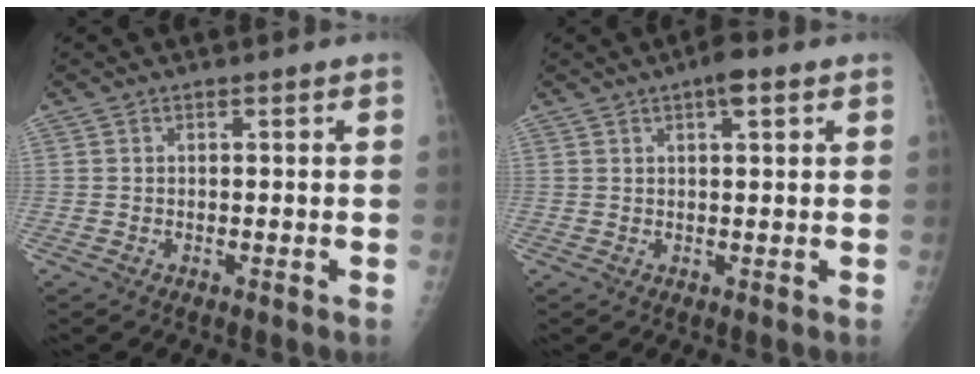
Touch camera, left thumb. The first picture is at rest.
{"total": 3.7, "force": [1.9, 1.1, 3.0], "torque": [-0.042, 0.000, 0.025]}